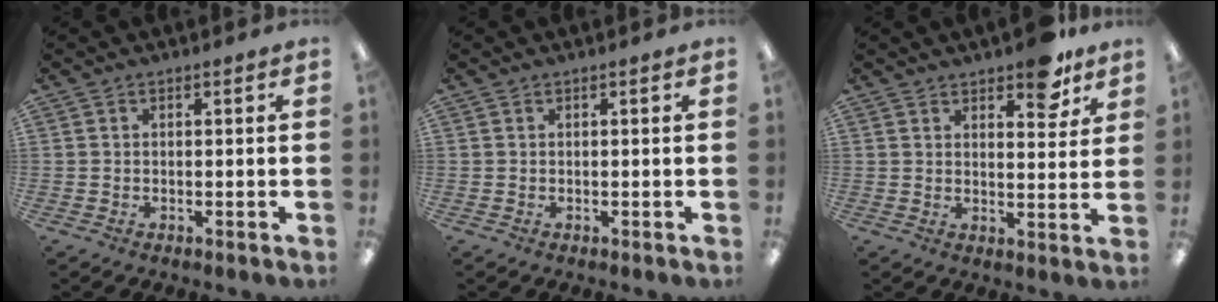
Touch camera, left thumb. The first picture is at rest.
{"total": 0.0}
{"total": 7.8, "force": [5.9, 3.1, 4.0], "torque": [-0.037, -0.033, 0.097]}